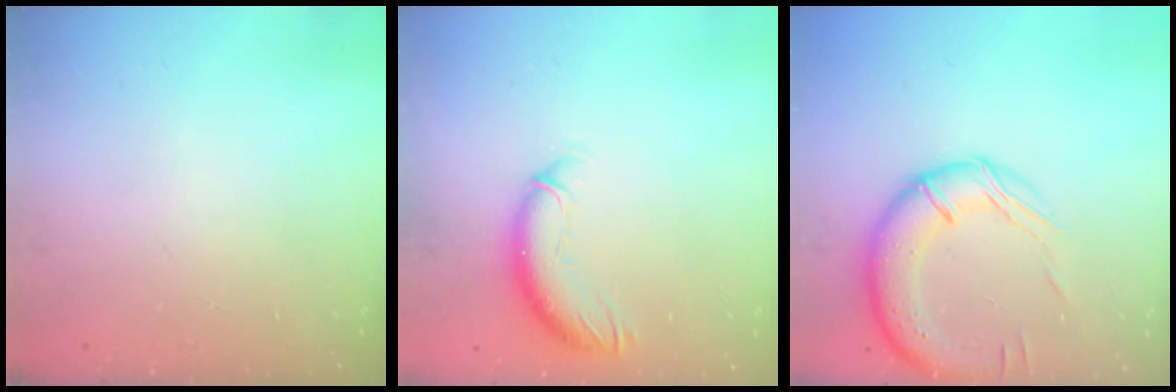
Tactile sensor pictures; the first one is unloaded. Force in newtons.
{"total": 10.3, "press": 10.2, "slide": 1.4}
{"total": 16.5, "press": 16.2, "slide": 2.9}